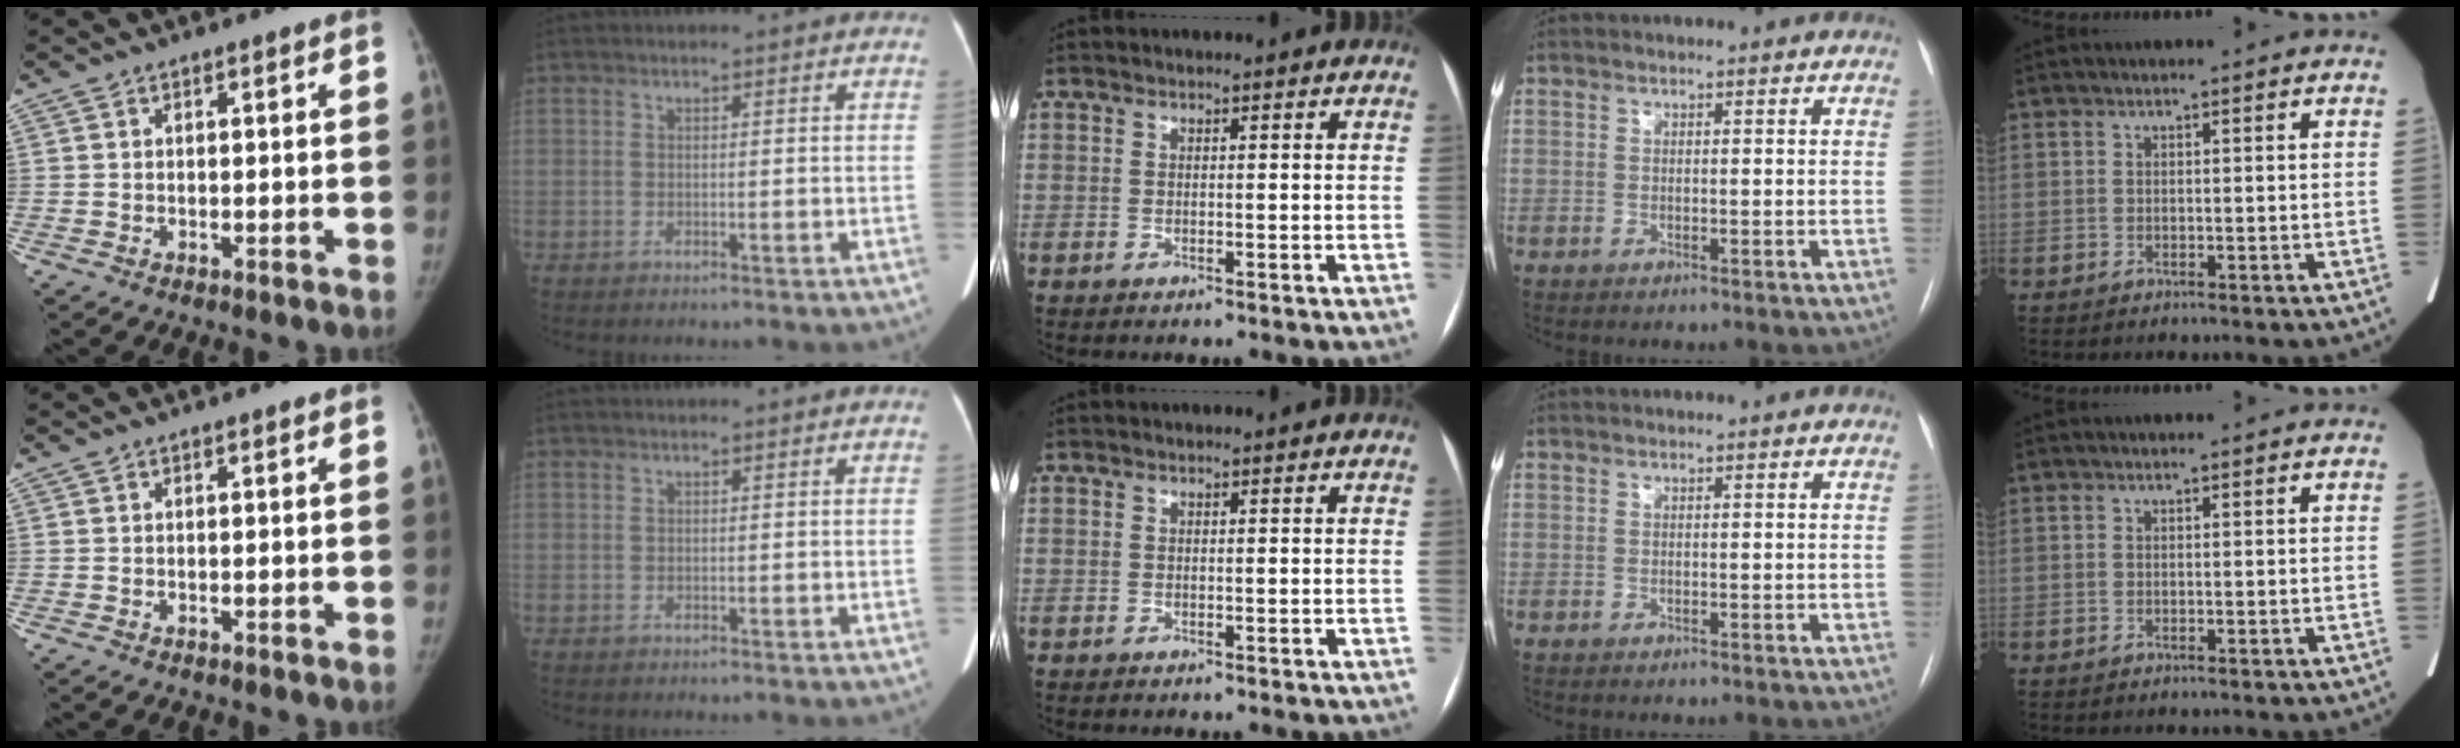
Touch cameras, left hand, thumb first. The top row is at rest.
{}